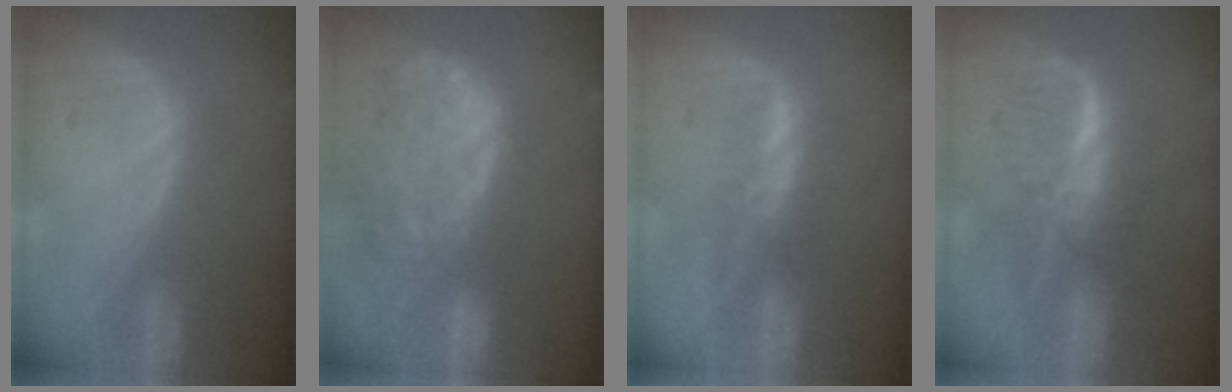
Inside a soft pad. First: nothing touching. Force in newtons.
{"total": 13.8, "press": 11.2, "slide": 8.0}
{"total": 2.8, "press": 2.7, "slide": 0.5}
{"total": 6.2, "press": 6.2, "slide": 0.7}